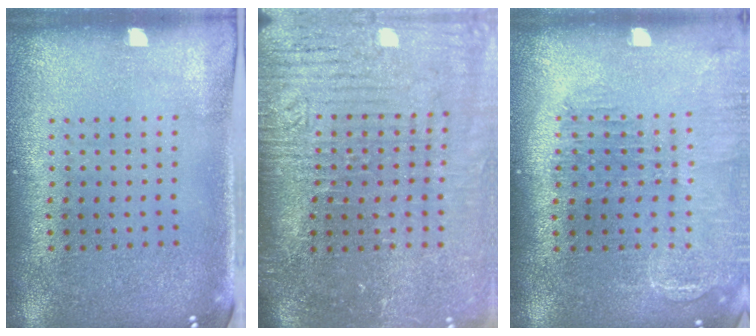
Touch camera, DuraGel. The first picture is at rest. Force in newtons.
{"total": 4.6, "press": 3.9, "slide": 2.4}
{"total": 1.5, "press": 1.4, "slide": 0.3}